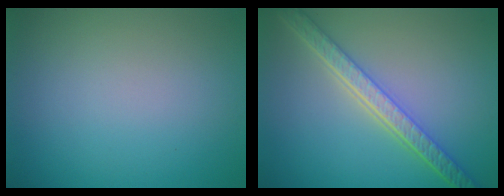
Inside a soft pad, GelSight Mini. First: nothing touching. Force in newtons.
{"total": 5.3, "press": 4.2, "slide": 3.3}